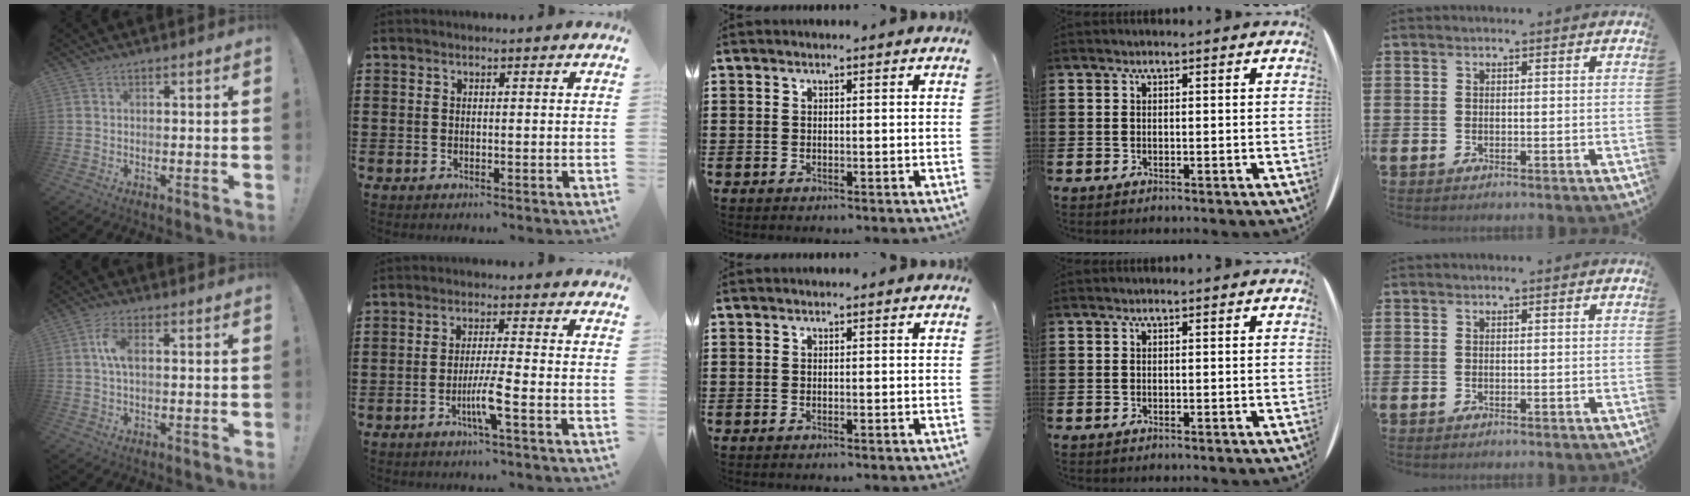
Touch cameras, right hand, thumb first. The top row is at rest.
{"thumb": {"total": 5.7, "force": [0.7, 2.7, 5.0], "torque": [-0.095, 0.005, 0.010]}, "index": {"total": 4.8, "force": [-2.2, -0.2, 4.3], "torque": [-0.086, -0.017, -0.043]}}